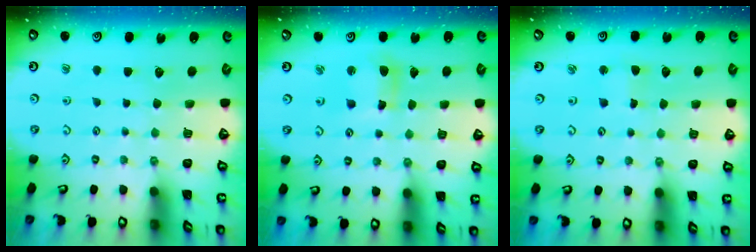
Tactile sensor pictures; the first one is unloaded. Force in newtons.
{"total": 7.4, "press": 7.3, "slide": 1.0}
{"total": 2.2, "press": 2.2, "slide": 0.3}